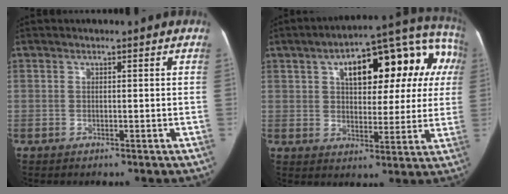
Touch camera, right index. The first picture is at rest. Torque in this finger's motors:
{"motor_torque": [0.75, 0.36, 0.69, 0.12]}